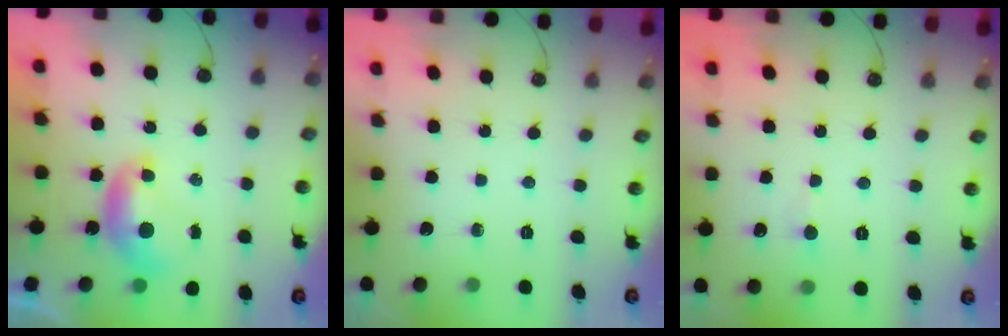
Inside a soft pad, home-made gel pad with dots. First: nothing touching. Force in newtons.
{"total": 0.0}
{"total": 1.3, "press": 1.1, "slide": 0.6}